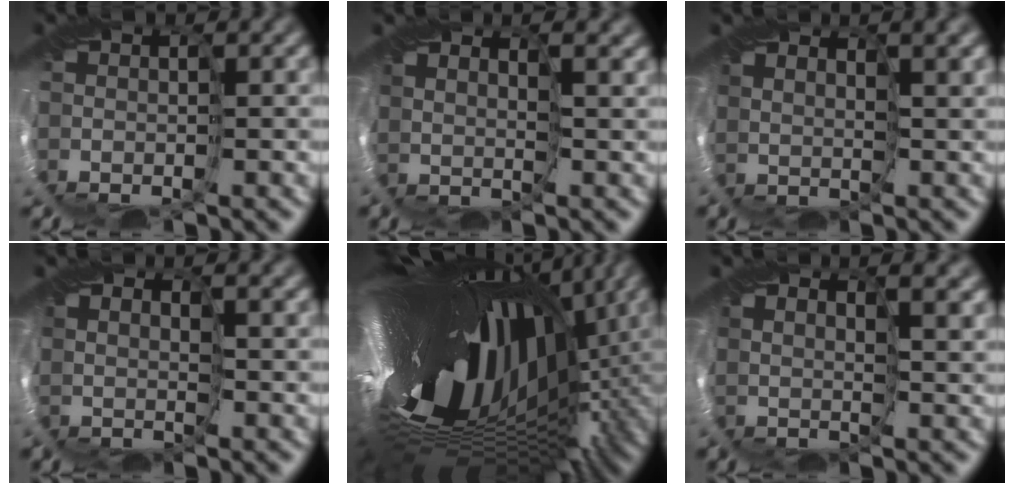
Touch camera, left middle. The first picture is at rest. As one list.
[{"total": 2.6, "force": [2.6, 0.6, 0.2], "torque": [-0.010, 0.004, 0.051]}, {"total": 3.5, "force": [3.2, 0.8, 1.0], "torque": [-0.020, 0.009, 0.063]}, {"total": 2.3, "force": [2.2, 0.5, -0.2], "torque": [-0.004, 0.004, 0.045]}, {"total": 18.3, "force": [1.0, 8.0, 16.5], "torque": [-0.283, -0.015, 0.014]}, {"total": 4.4, "force": [3.9, 1.4, 1.4], "torque": [-0.031, 0.005, 0.076]}]